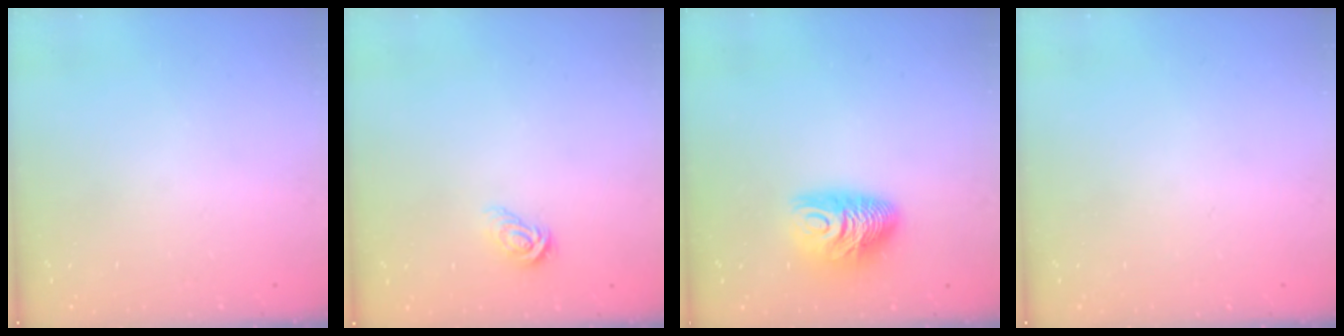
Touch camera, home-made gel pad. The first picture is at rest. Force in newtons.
{"total": 6.6, "press": 6.6, "slide": 0.2}
{"total": 11.0, "press": 11.0, "slide": 0.8}
{"total": 0.0}